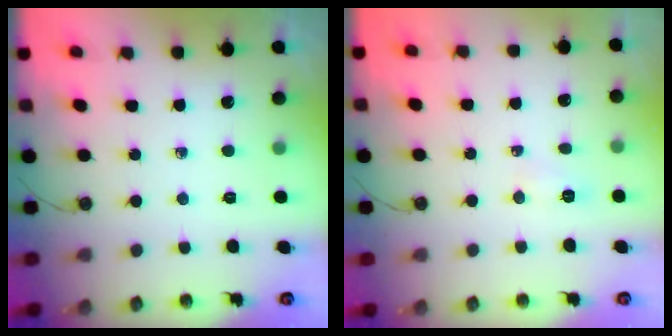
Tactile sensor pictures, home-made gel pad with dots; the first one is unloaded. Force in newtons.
{"total": 11.5, "press": 5.4, "slide": 10.1}